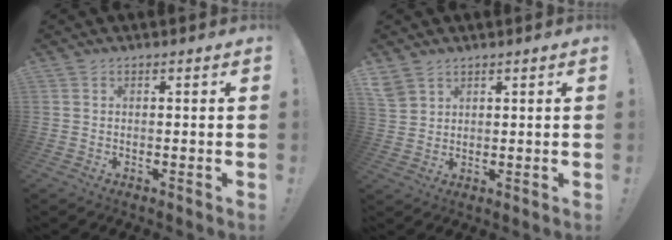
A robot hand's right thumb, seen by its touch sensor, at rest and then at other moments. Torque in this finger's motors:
{"motor_torque": [1.47, 1.60, 0.17, 0.08, 0.12]}